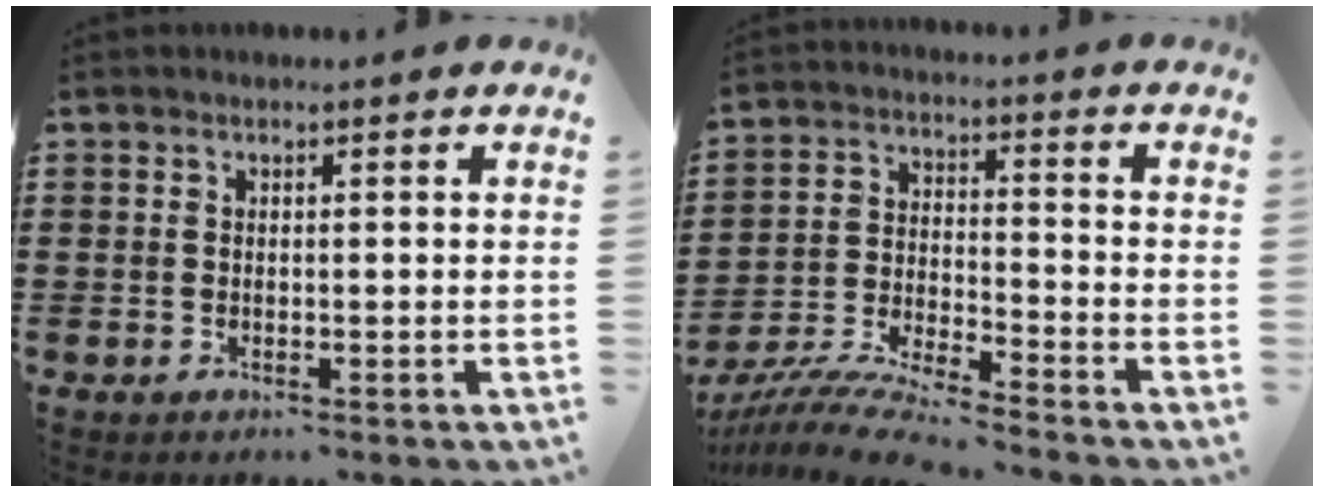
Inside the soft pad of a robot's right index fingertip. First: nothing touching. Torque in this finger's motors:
{"motor_torque": [2.14, 0.00, -0.07, -0.01]}